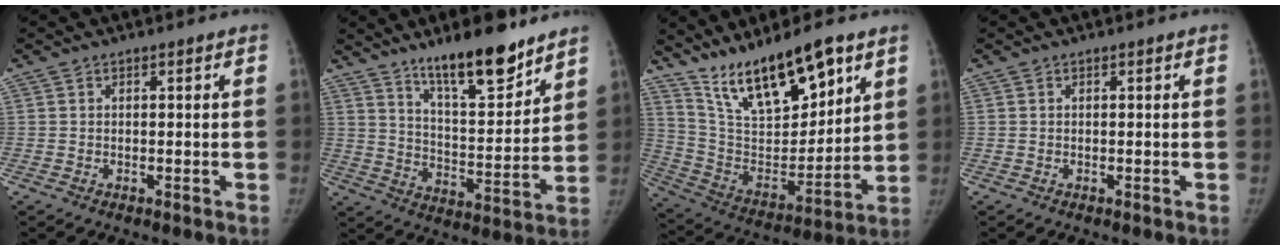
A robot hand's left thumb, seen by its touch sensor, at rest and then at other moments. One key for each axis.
{"total": 15.6, "fx": 11.7, "fy": 4.1, "fz": 9.5, "tx": -0.121, "ty": -0.084, "tz": 0.197}
{"total": 19.8, "fx": 13.2, "fy": 7.0, "fz": 13.0, "tx": -0.181, "ty": -0.068, "tz": 0.248}
{"total": 0.0}